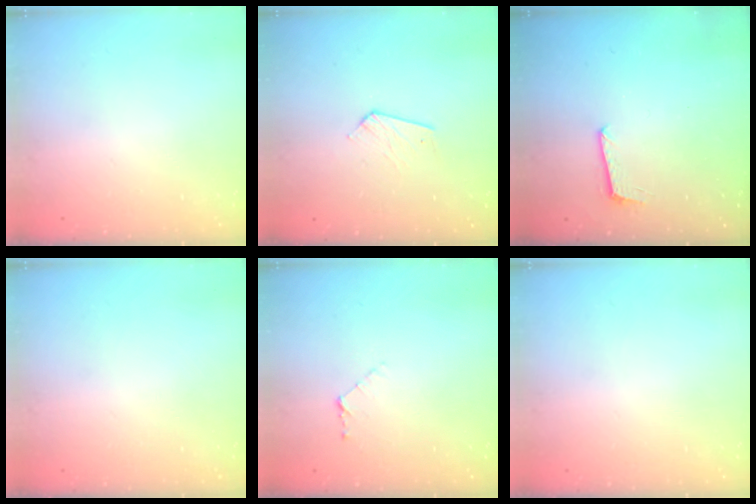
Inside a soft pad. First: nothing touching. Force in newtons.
{"total": 4.0, "press": 4.0, "slide": 0.3}
{"total": 5.8, "press": 5.7, "slide": 0.5}
{"total": 0.0}
{"total": 4.3, "press": 4.3, "slide": 0.4}
{"total": 0.0}